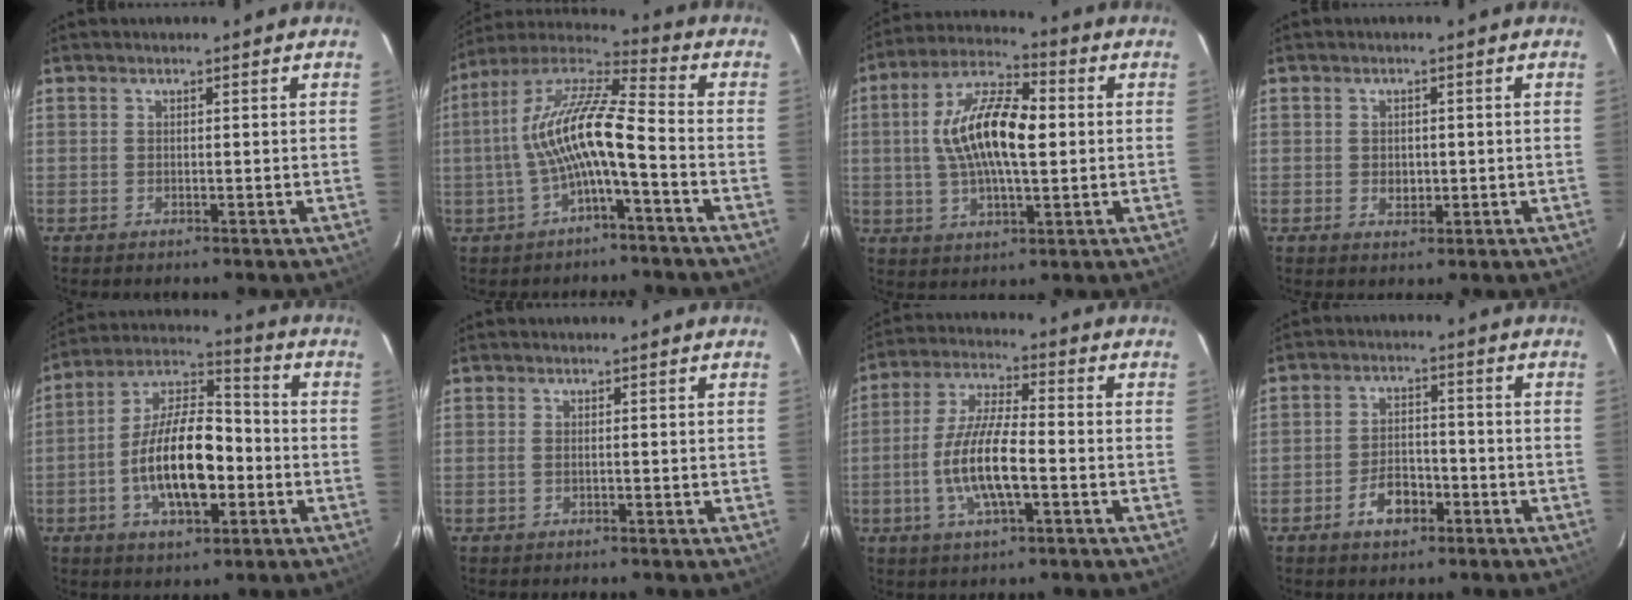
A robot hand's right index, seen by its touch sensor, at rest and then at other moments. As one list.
[{"total": 12.9, "force": [-2.8, 2.3, 12.4], "torque": [-0.245, 0.016, -0.054]}, {"total": 14.7, "force": [1.3, 5.7, 13.5], "torque": [-0.255, 0.019, 0.017]}, {"total": 2.4, "force": [-0.3, 2.0, 1.3], "torque": [-0.021, 0.001, -0.003]}, {"total": 15.8, "force": [-3.9, 7.0, 13.6], "torque": [-0.254, 0.014, -0.070]}, {"total": 0.5, "force": [-0.1, 0.3, 0.4], "torque": [-0.011, 0.000, -0.004]}, {"total": 11.5, "force": [-3.0, 3.1, 10.7], "torque": [-0.217, 0.002, -0.059]}, {"total": 5.8, "force": [-3.1, 3.6, 3.3], "torque": [-0.066, 0.013, -0.047]}]